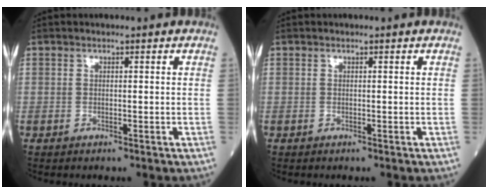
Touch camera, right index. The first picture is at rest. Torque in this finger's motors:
{"motor_torque": [0.00, 0.00, 0.00, -0.01]}